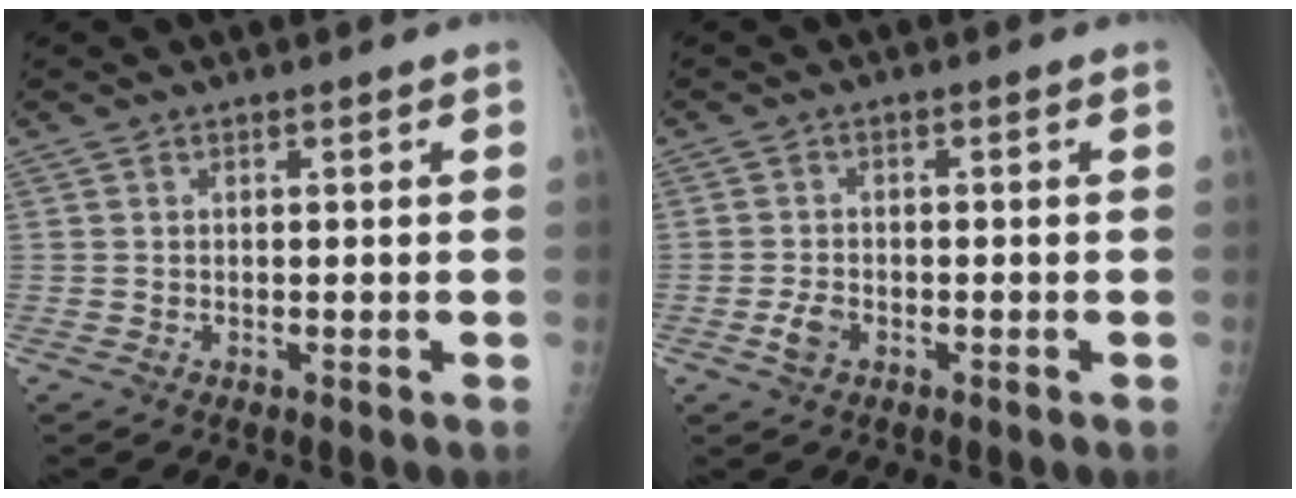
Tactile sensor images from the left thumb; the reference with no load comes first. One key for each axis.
{"total": 2.9, "fx": -1.5, "fy": 1.8, "fz": 1.6, "tx": -0.032, "ty": 0.007, "tz": -0.025}